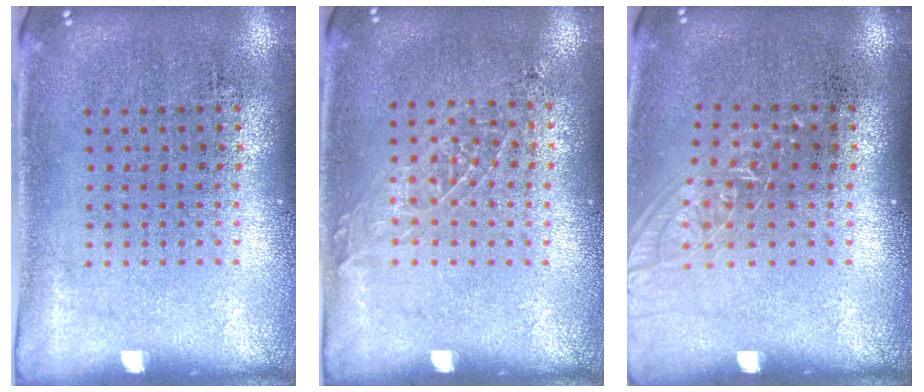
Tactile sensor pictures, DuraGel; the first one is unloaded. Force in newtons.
{"total": 0.9, "press": 0.9, "slide": 0.1}
{"total": 1.0, "press": 1.0, "slide": 0.3}